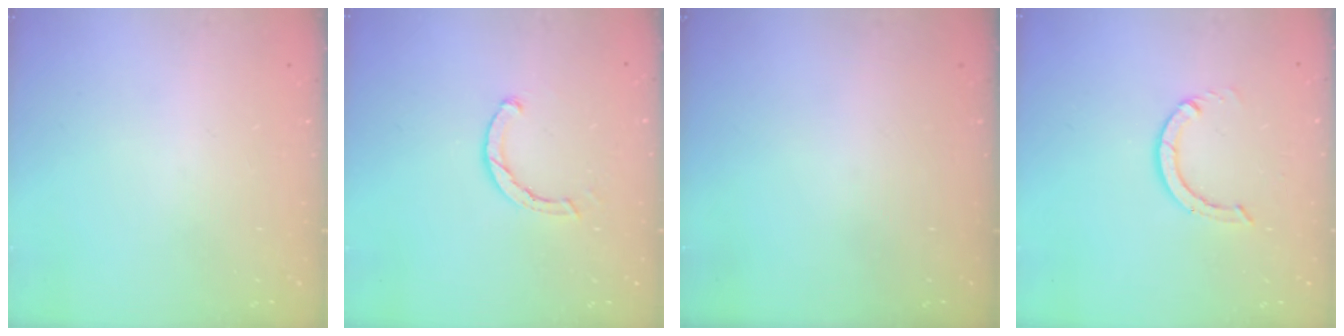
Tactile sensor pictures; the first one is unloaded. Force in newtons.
{"total": 2.4, "press": 2.4, "slide": 0.1}
{"total": 0.0}
{"total": 3.7, "press": 3.7, "slide": 0.3}